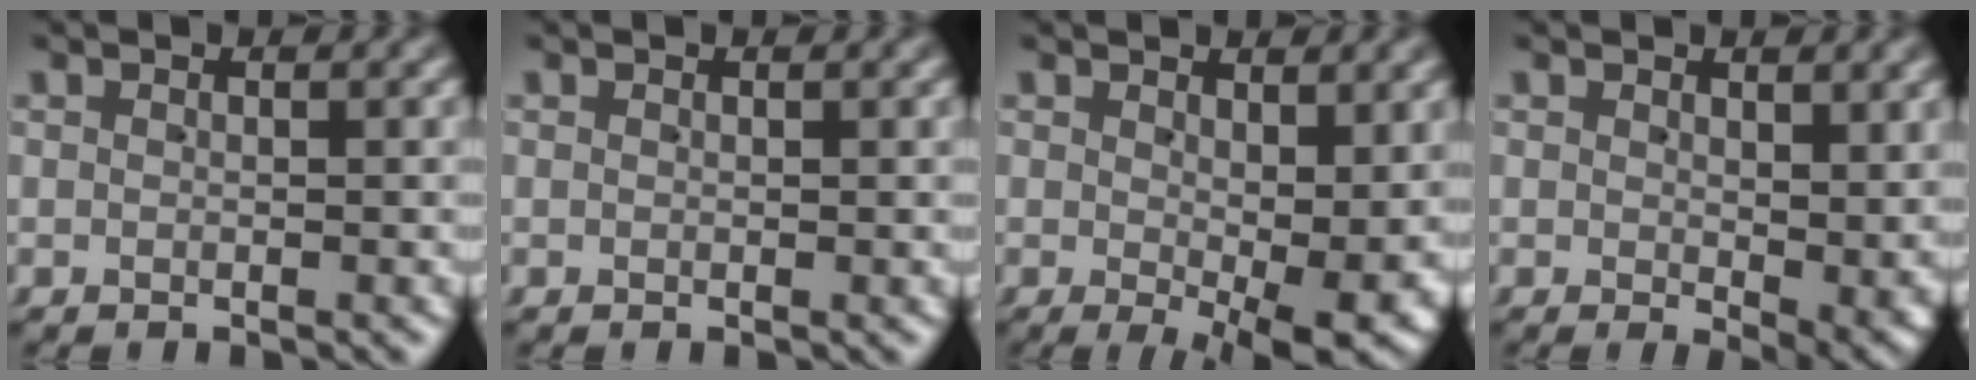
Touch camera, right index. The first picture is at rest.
{"total": 0.0}
{"total": 5.6, "force": [-0.9, 1.5, 5.3], "torque": [-0.072, -0.026, -0.003]}
{"total": 2.8, "force": [0.5, 1.1, 2.5], "torque": [-0.022, -0.008, 0.012]}